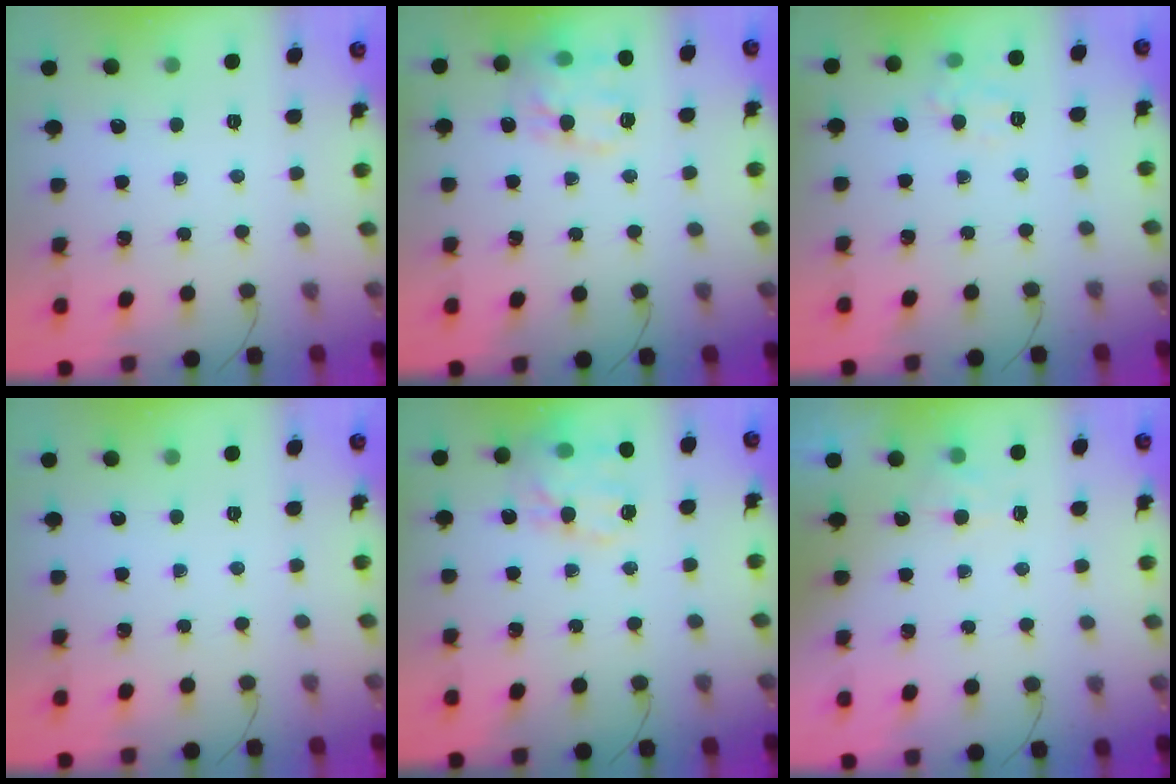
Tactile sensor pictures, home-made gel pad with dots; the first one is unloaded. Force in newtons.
{"total": 15.4, "press": 15.3, "slide": 1.6}
{"total": 8.1, "press": 8.0, "slide": 1.2}
{"total": 0.0}
{"total": 16.5, "press": 16.3, "slide": 2.5}
{"total": 6.3, "press": 6.1, "slide": 1.6}